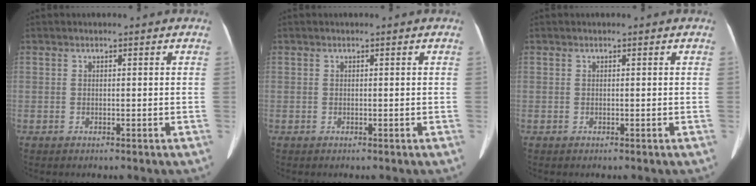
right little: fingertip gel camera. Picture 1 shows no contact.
{"total": 0.0}
{"total": 0.0}